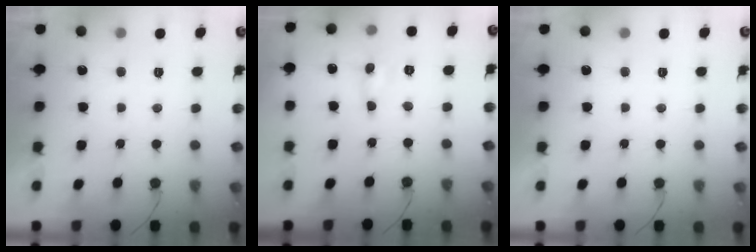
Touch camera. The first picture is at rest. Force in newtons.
{"total": 0.0}
{"total": 0.0}